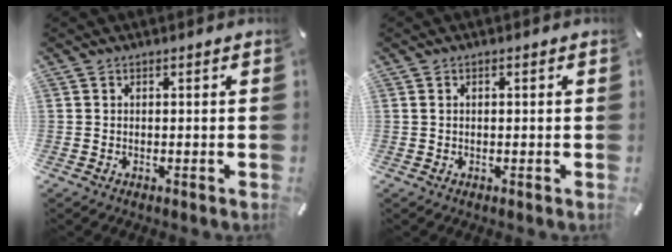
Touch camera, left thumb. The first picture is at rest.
{"total": 0.9, "force": [0.1, 0.4, 0.7], "torque": [-0.014, 0.003, 0.000]}